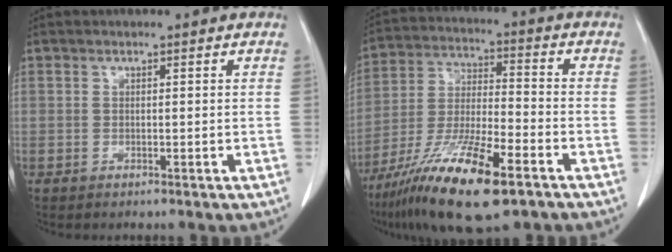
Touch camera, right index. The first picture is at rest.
{"total": 17.1, "force": [-10.2, 2.9, 13.5], "torque": [-0.261, -0.035, -0.184]}